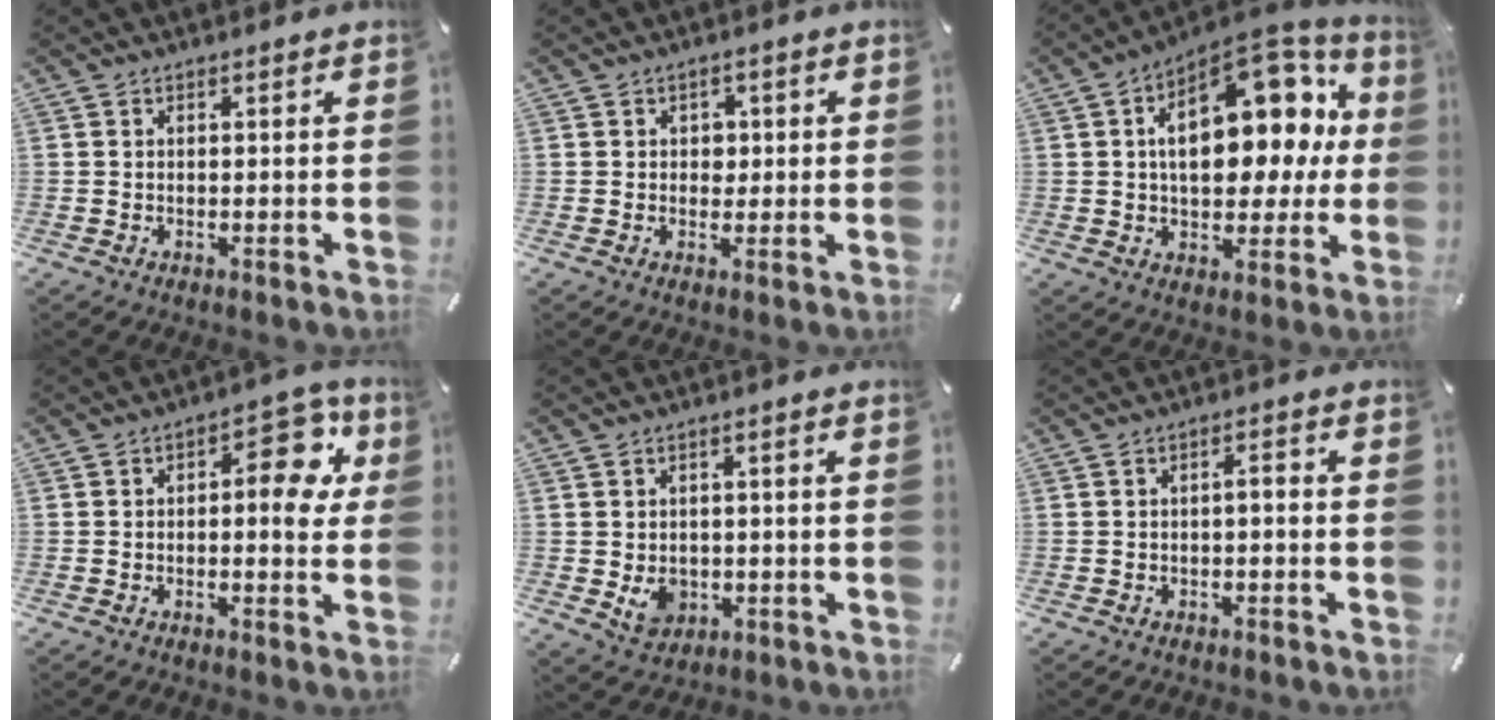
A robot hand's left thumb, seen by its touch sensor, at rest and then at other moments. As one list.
[{"total": 2.7, "force": [0.2, 2.4, 1.2], "torque": [-0.003, -0.003, -0.005]}, {"total": 21.2, "force": [5.9, 12.2, 16.3], "torque": [-0.231, -0.036, 0.098]}, {"total": 11.4, "force": [2.0, 5.8, 9.6], "torque": [-0.106, -0.015, 0.027]}, {"total": 5.5, "force": [-0.7, 4.7, 2.6], "torque": [-0.029, 0.001, -0.011]}, {"total": 2.2, "force": [-1.3, 0.7, 1.6], "torque": [-0.028, 0.009, -0.027]}]